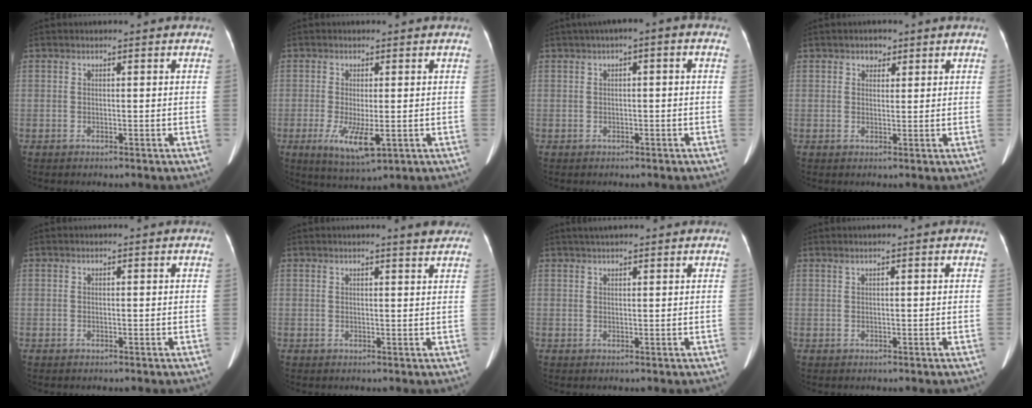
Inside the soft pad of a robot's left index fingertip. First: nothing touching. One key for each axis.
{"total": 6.0, "fx": -1.3, "fy": 1.7, "fz": 5.6, "tx": -0.108, "ty": -0.016, "tz": -0.014}
{"total": 2.6, "fx": 0.8, "fy": 1.0, "fz": 2.3, "tx": -0.033, "ty": 0.021, "tz": 0.006}
{"total": 1.8, "fx": 1.2, "fy": 1.2, "fz": 0.6, "tx": -0.009, "ty": 0.003, "tz": 0.016}
{"total": 0.0}
{"total": 3.7, "fx": 3.4, "fy": 0.2, "fz": 1.5, "tx": -0.022, "ty": -0.002, "tz": 0.032}
{"total": 5.3, "fx": 4.6, "fy": 0.7, "fz": 2.6, "tx": -0.036, "ty": 0.033, "tz": 0.068}
{"total": 0.8, "fx": 0.6, "fy": -0.2, "fz": 0.5, "tx": -0.016, "ty": 0.005, "tz": 0.017}